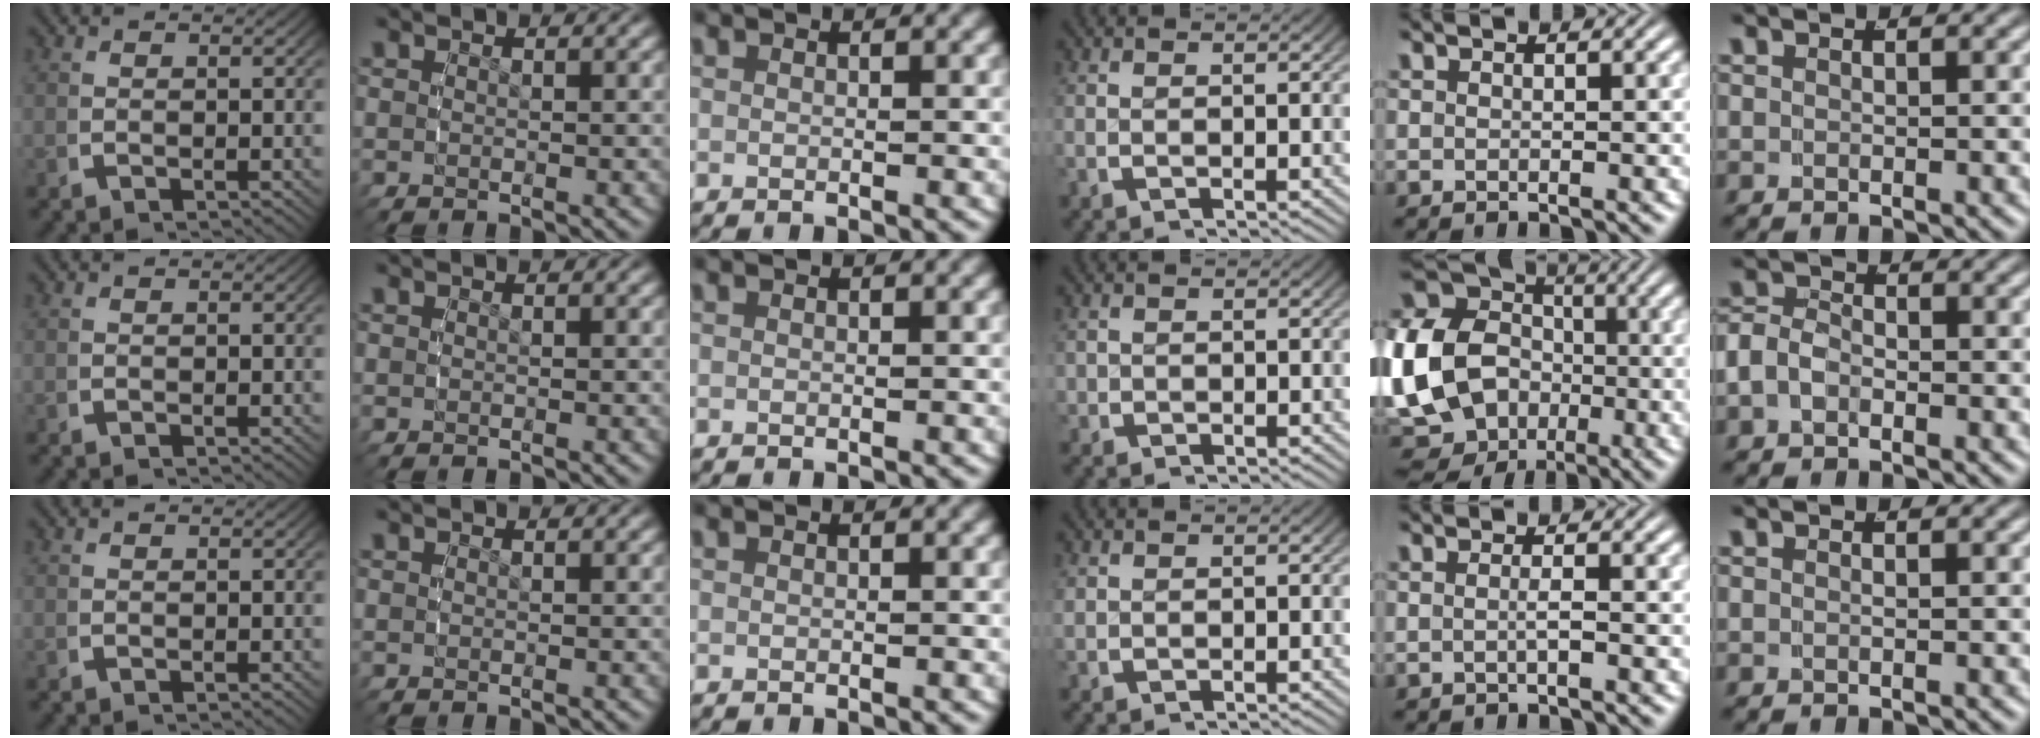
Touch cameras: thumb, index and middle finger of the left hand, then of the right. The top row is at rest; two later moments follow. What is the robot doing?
{"motion": "grasp_and_lifting", "object": "small bumper sticker"}